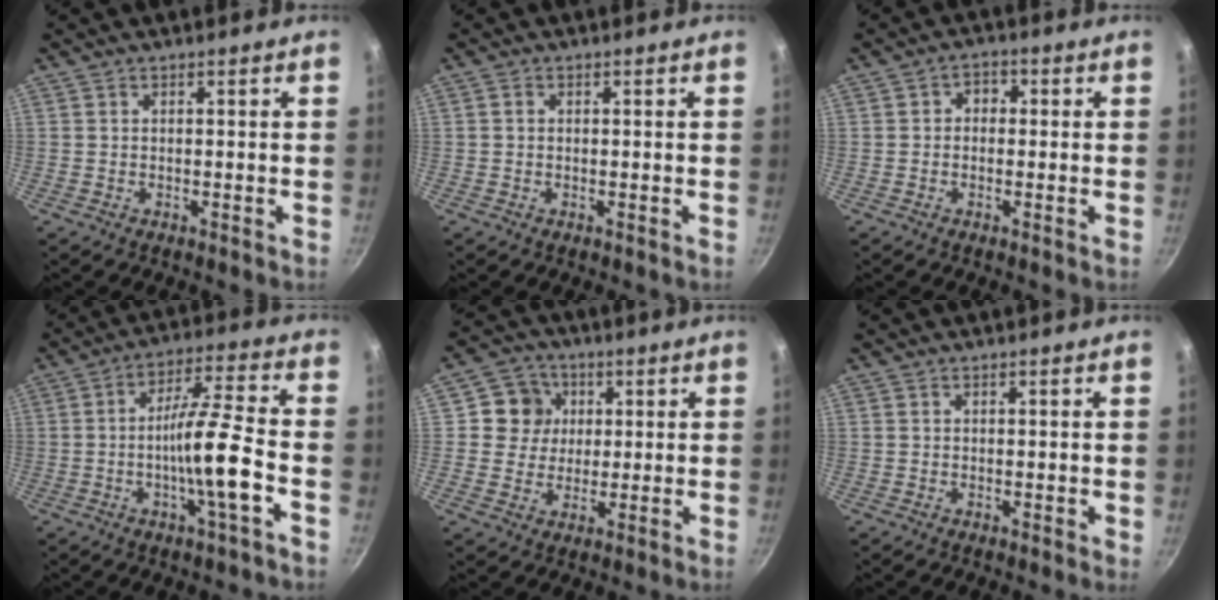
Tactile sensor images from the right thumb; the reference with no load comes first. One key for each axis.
{"total": 0.8, "fx": 0.0, "fy": 0.6, "fz": 0.4, "tx": -0.007, "ty": 0.005, "tz": -0.001}
{"total": 2.8, "fx": 0.0, "fy": 2.3, "fz": 1.6, "tx": -0.010, "ty": 0.008, "tz": -0.006}
{"total": 12.0, "fx": -3.4, "fy": 1.0, "fz": 11.5, "tx": -0.193, "ty": 0.029, "tz": -0.064}
{"total": 7.7, "fx": 1.8, "fy": 7.2, "fz": 2.1, "tx": 0.003, "ty": 0.007, "tz": 0.019}
{"total": 0.5, "fx": 0.1, "fy": 0.2, "fz": 0.5, "tx": -0.005, "ty": -0.002, "tz": 0.000}